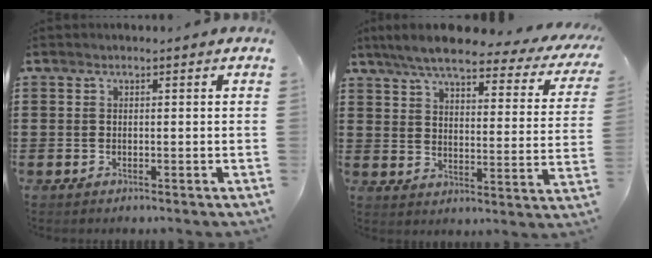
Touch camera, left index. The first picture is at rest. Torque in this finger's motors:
{"motor_torque": [2.14, 0.00, 1.05, 0.19]}